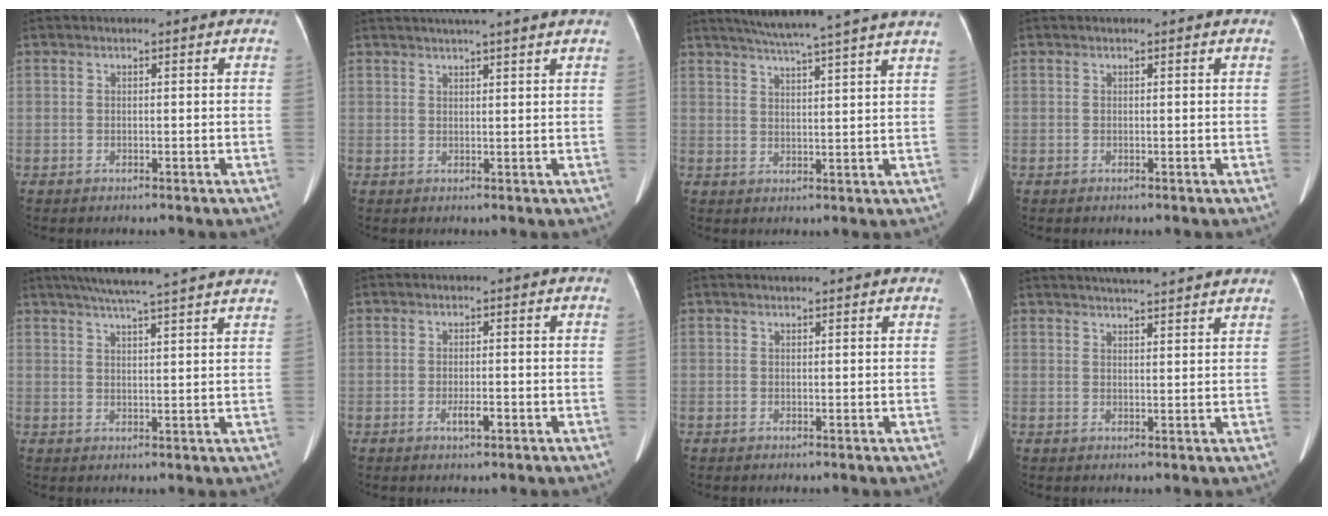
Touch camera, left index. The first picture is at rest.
{"total": 6.9, "force": [5.8, -0.5, 3.8], "torque": [-0.059, 0.025, 0.075]}
{"total": 15.0, "force": [12.9, -1.5, 7.6], "torque": [-0.126, 0.003, 0.164]}
{"total": 0.0}
{"total": 17.6, "force": [15.4, -0.2, 8.4], "torque": [-0.136, 0.019, 0.197]}
{"total": 2.1, "force": [-1.0, 0.5, 1.8], "torque": [-0.033, -0.002, -0.015]}
{"total": 3.8, "force": [3.6, 0.2, 1.3], "torque": [-0.016, 0.024, 0.040]}
{"total": 11.0, "force": [10.0, 0.7, 4.5], "torque": [-0.070, 0.023, 0.125]}